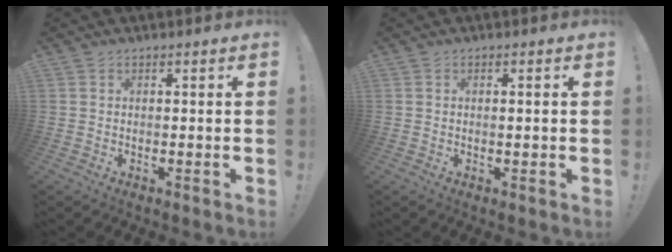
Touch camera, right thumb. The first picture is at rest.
{"total": 1.0, "force": [0.0, -0.2, 1.0], "torque": [-0.012, -0.002, -0.003]}